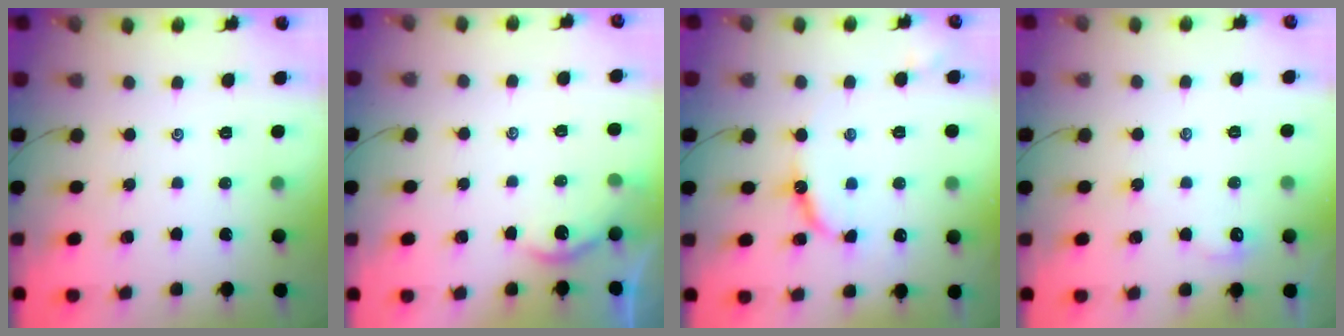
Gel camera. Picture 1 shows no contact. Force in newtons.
{"total": 3.2, "press": 3.1, "slide": 0.4}
{"total": 8.4, "press": 8.3, "slide": 0.6}
{"total": 1.8, "press": 1.8, "slide": 0.3}